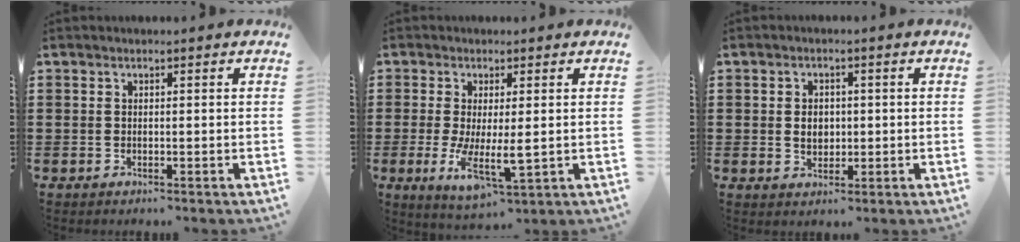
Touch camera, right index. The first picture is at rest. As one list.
[{"total": 6.9, "force": [-0.5, 2.4, 6.5], "torque": [-0.120, -0.014, -0.004]}, {"total": 3.2, "force": [-0.1, 2.4, 2.2], "torque": [-0.039, 0.004, -0.006]}]